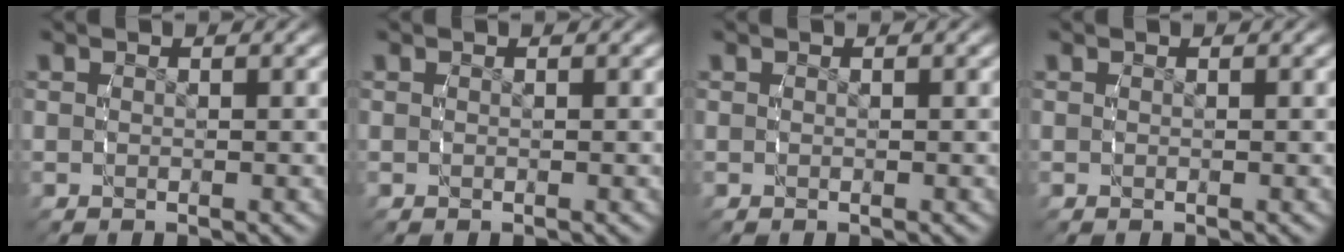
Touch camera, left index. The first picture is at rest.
{"total": 0.0}
{"total": 0.0}
{"total": 0.0}